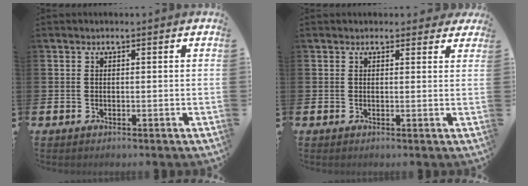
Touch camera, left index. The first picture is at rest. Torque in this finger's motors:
{"motor_torque": [-0.44, -0.47, -0.69, 0.06]}